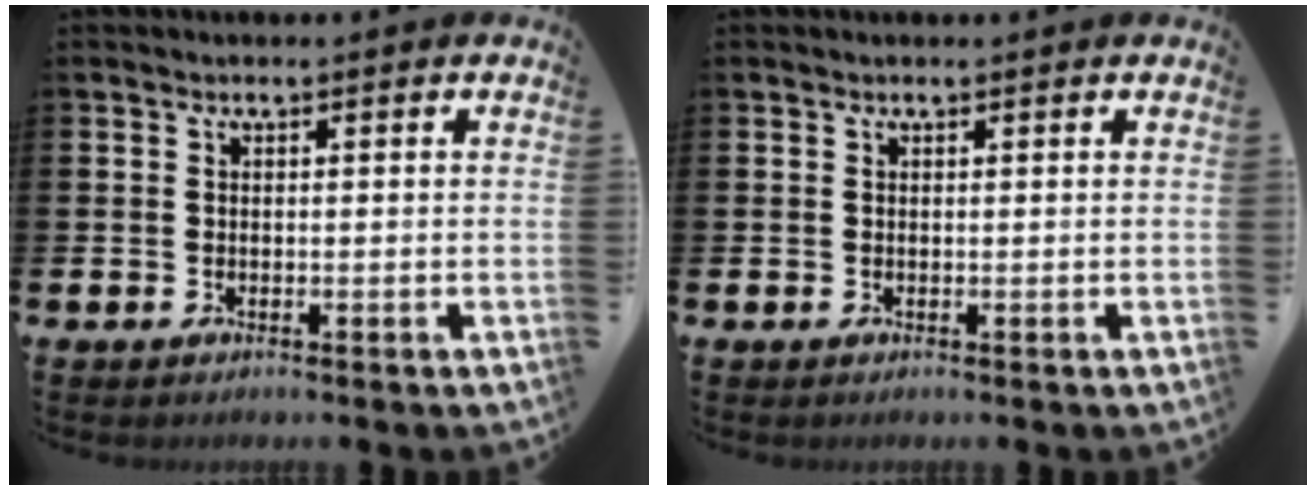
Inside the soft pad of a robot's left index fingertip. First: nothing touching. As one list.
[{"total": 0.0}]